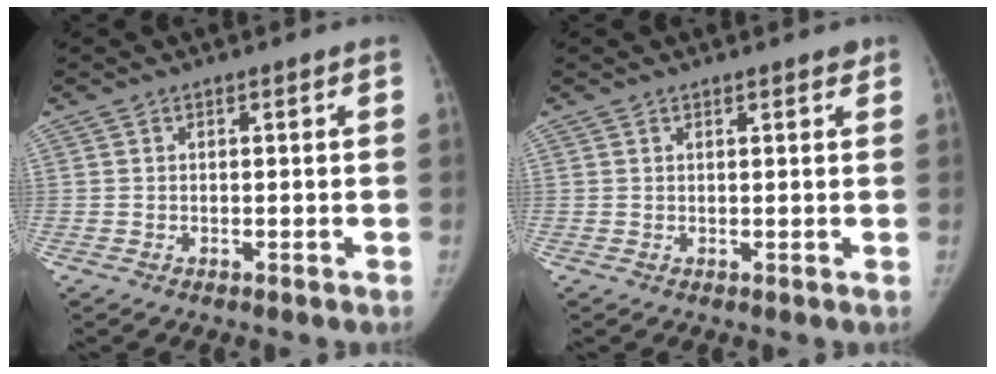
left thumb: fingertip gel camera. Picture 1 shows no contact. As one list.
[{"total": 1.3, "force": [1.1, 0.5, 0.6], "torque": [-0.005, -0.004, 0.014]}]